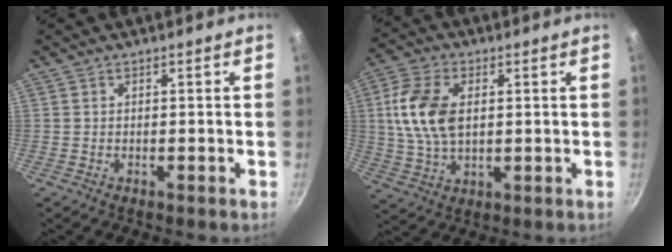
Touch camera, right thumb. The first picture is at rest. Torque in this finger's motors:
{"motor_torque": [0.14, 0.19, 1.51, -0.10, 0.40]}